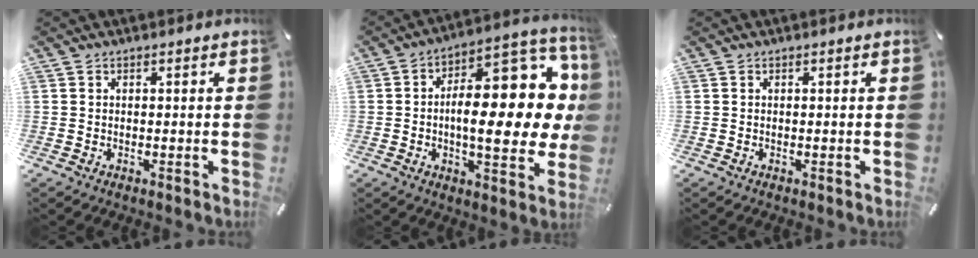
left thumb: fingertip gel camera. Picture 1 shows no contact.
{"total": 22.8, "force": [2.5, 10.4, 20.1], "torque": [-0.277, -0.028, 0.046]}
{"total": 0.0}